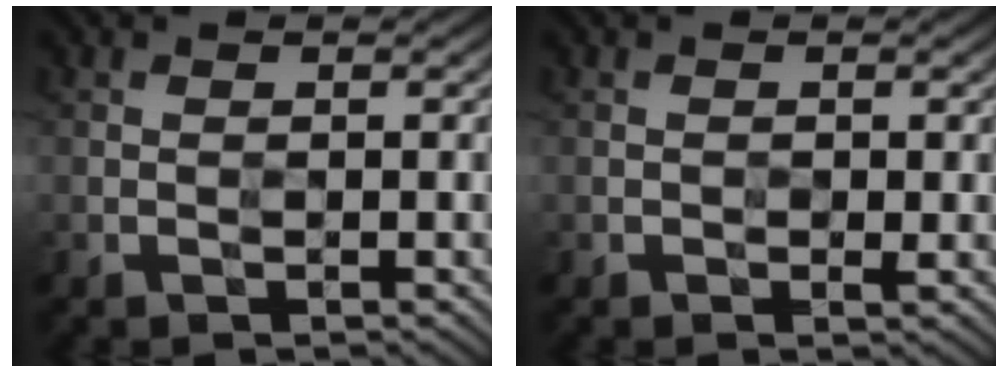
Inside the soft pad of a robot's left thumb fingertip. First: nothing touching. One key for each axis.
{"total": 0.8, "fx": -0.1, "fy": 0.5, "fz": 0.6, "tx": -0.006, "ty": 0.000, "tz": 0.002}